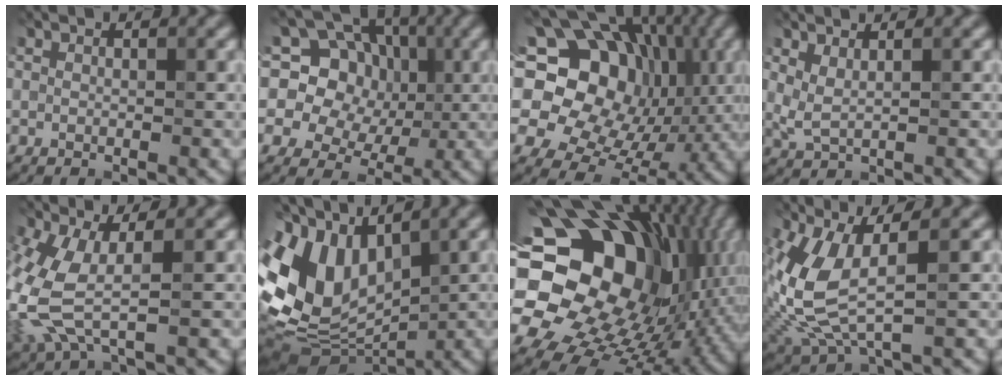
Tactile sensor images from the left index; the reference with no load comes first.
{"total": 16.9, "force": [6.0, 14.1, 7.2], "torque": [-0.147, 0.065, 0.081]}
{"total": 17.7, "force": [4.2, 14.5, 9.2], "torque": [-0.181, 0.037, 0.064]}
{"total": 1.6, "force": [1.0, 0.6, 1.2], "torque": [-0.031, -0.006, 0.023]}
{"total": 7.0, "force": [-0.2, 3.6, 6.0], "torque": [-0.168, -0.010, 0.001]}
{"total": 10.7, "force": [0.5, 7.1, 8.0], "torque": [-0.176, -0.006, 0.002]}
{"total": 22.7, "force": [2.6, 17.6, 14.1], "torque": [-0.268, 0.001, 0.031]}
{"total": 7.8, "force": [0.2, 3.6, 6.9], "torque": [-0.178, -0.011, 0.012]}